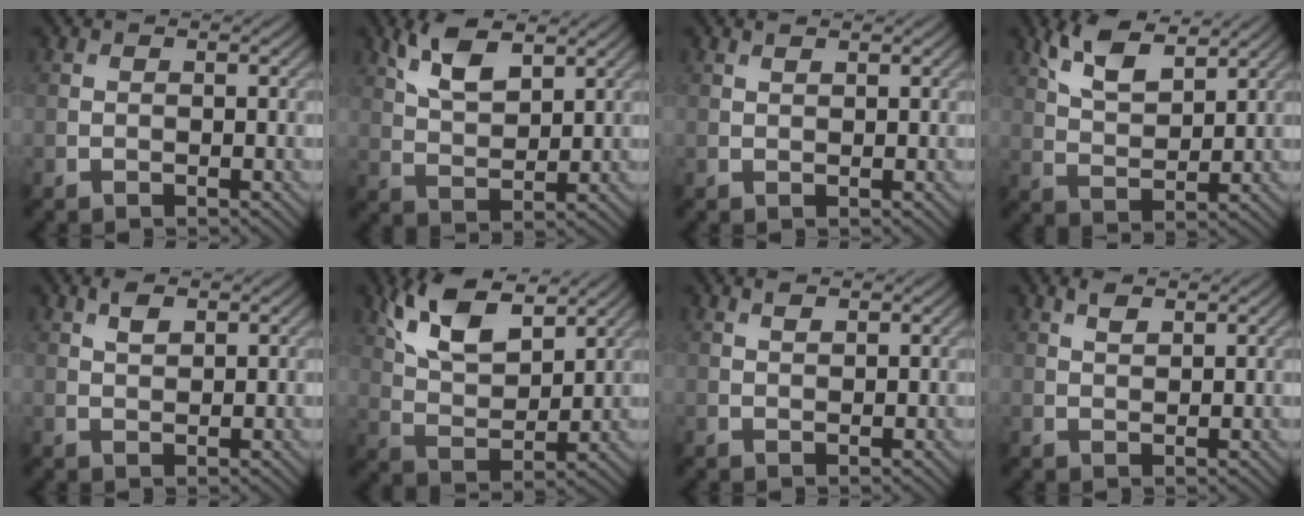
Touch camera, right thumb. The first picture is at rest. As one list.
[{"total": 6.6, "force": [3.9, 2.7, 4.5], "torque": [-0.102, 0.002, 0.080]}, {"total": 0.7, "force": [0.6, 0.1, 0.3], "torque": [-0.006, 0.002, 0.012]}, {"total": 6.9, "force": [4.5, 2.7, 4.4], "torque": [-0.102, 0.003, 0.094]}, {"total": 2.0, "force": [1.2, 0.8, 1.3], "torque": [-0.027, 0.002, 0.025]}, {"total": 10.4, "force": [6.2, 4.5, 7.0], "torque": [-0.151, 0.004, 0.122]}, {"total": 1.0, "force": [0.8, 0.2, 0.6], "torque": [-0.017, 0.001, 0.016]}, {"total": 1.8, "force": [1.3, 0.6, 1.1], "torque": [-0.026, 0.001, 0.026]}]